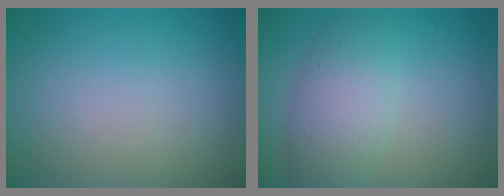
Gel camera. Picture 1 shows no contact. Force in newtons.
{"total": 4.5, "press": 4.5, "slide": 0.2}